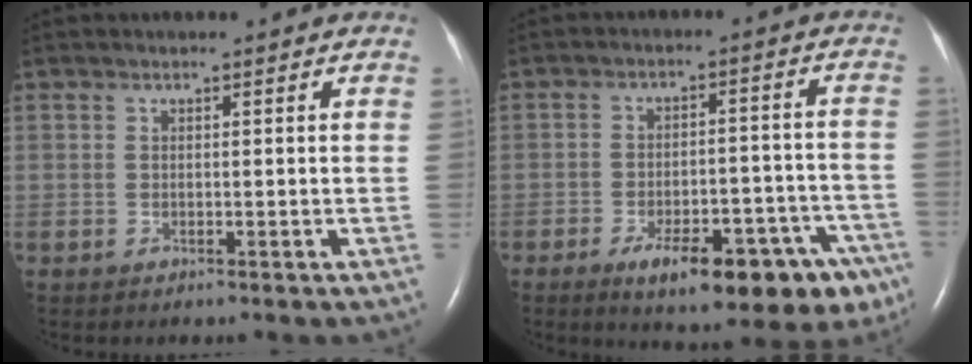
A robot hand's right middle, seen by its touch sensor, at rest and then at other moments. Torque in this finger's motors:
{"motor_torque": [1.25, -0.89, 0.24, 0.10]}